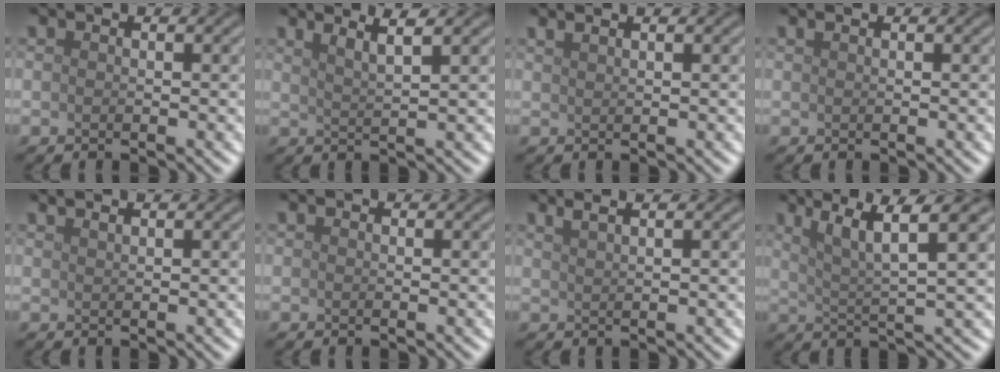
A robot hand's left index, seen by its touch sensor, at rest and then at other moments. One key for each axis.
{"total": 2.9, "fx": 2.0, "fy": 0.7, "fz": 2.0, "tx": -0.019, "ty": 0.018, "tz": 0.018}
{"total": 1.9, "fx": 1.4, "fy": 0.8, "fz": 1.0, "tx": -0.004, "ty": 0.001, "tz": 0.005}
{"total": 0.8, "fx": 0.5, "fy": 0.3, "fz": 0.5, "tx": -0.006, "ty": 0.000, "tz": 0.004}
{"total": 1.5, "fx": 1.2, "fy": 0.5, "fz": 0.7, "tx": 0.002, "ty": -0.001, "tz": 0.007}
{"total": 0.0}
{"total": 3.5, "fx": 2.4, "fy": 1.4, "fz": 2.1, "tx": -0.008, "ty": 0.022, "tz": 0.007}
{"total": 5.8, "fx": 3.2, "fy": 0.9, "fz": 4.8, "tx": -0.078, "ty": 0.008, "tz": 0.057}